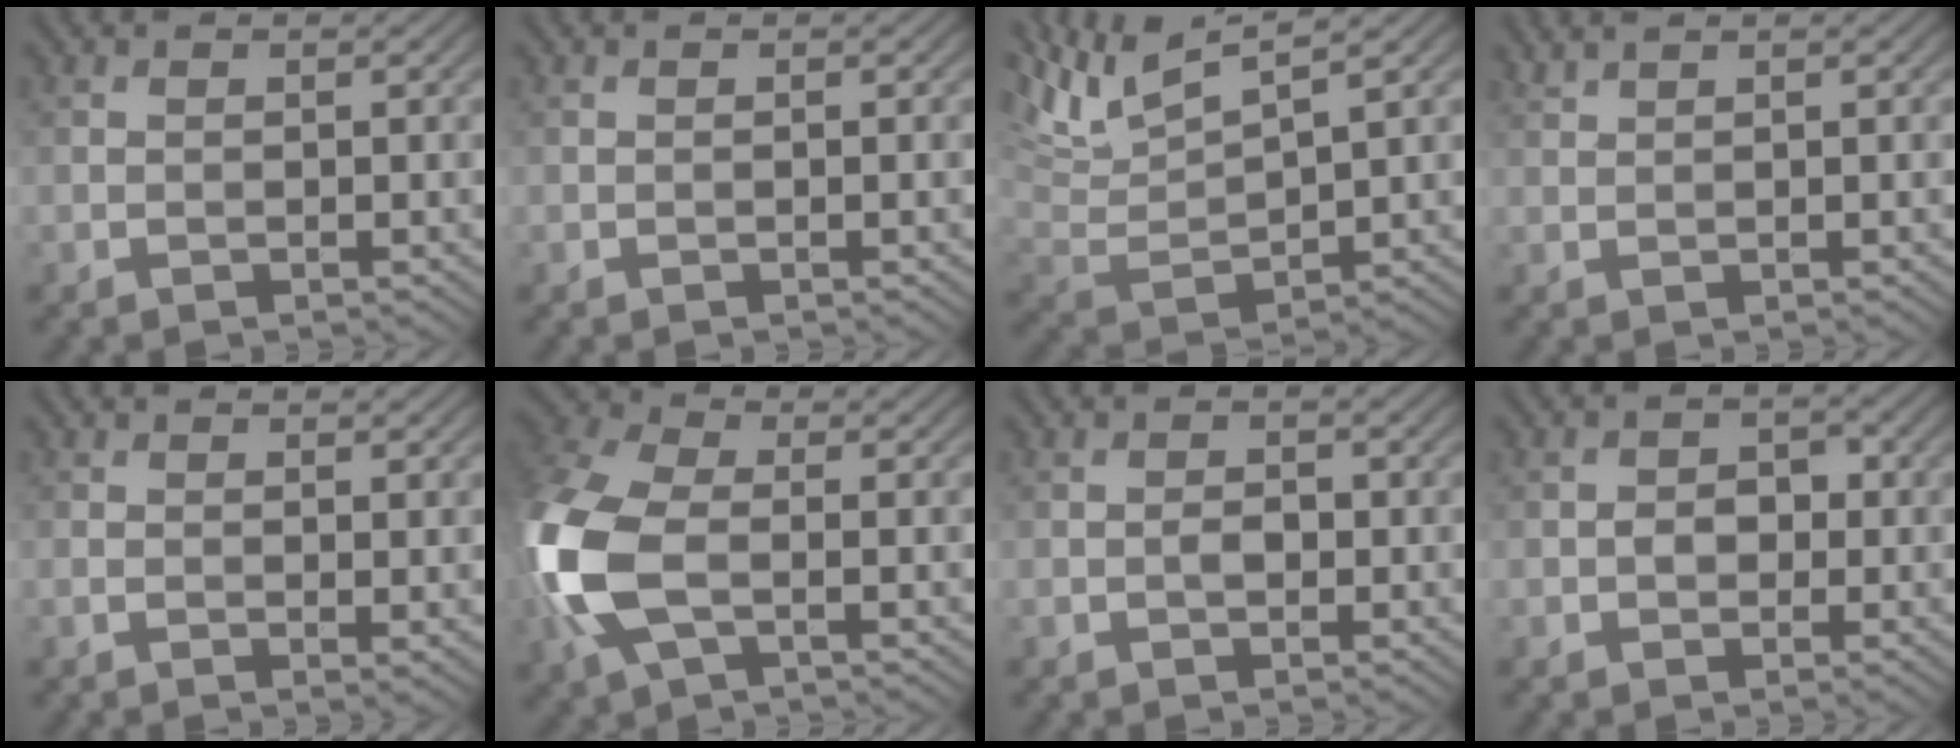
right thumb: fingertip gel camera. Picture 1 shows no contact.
{"total": 0.0}
{"total": 10.2, "force": [6.6, 2.5, 7.4], "torque": [-0.166, 0.022, 0.132]}
{"total": 1.2, "force": [1.1, 0.0, 0.5], "torque": [-0.019, 0.006, 0.022]}
{"total": 1.1, "force": [0.3, 0.2, 1.0], "torque": [-0.019, -0.004, 0.005]}
{"total": 12.7, "force": [-2.0, 7.5, 10.0], "torque": [-0.293, -0.005, -0.050]}
{"total": 1.3, "force": [-0.4, 0.8, 1.0], "torque": [-0.017, 0.002, -0.010]}
{"total": 2.3, "force": [-0.4, 1.9, 1.3], "torque": [-0.021, -0.002, -0.012]}